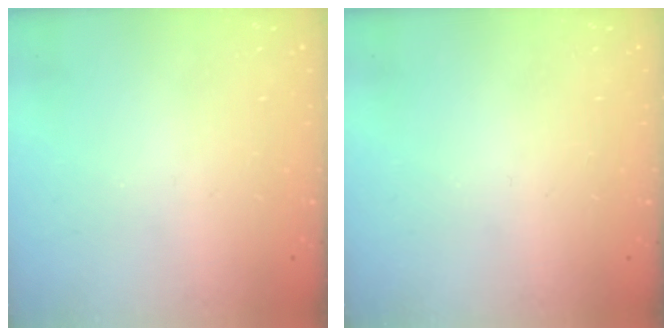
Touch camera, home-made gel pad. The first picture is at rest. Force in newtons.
{"total": 0.0}